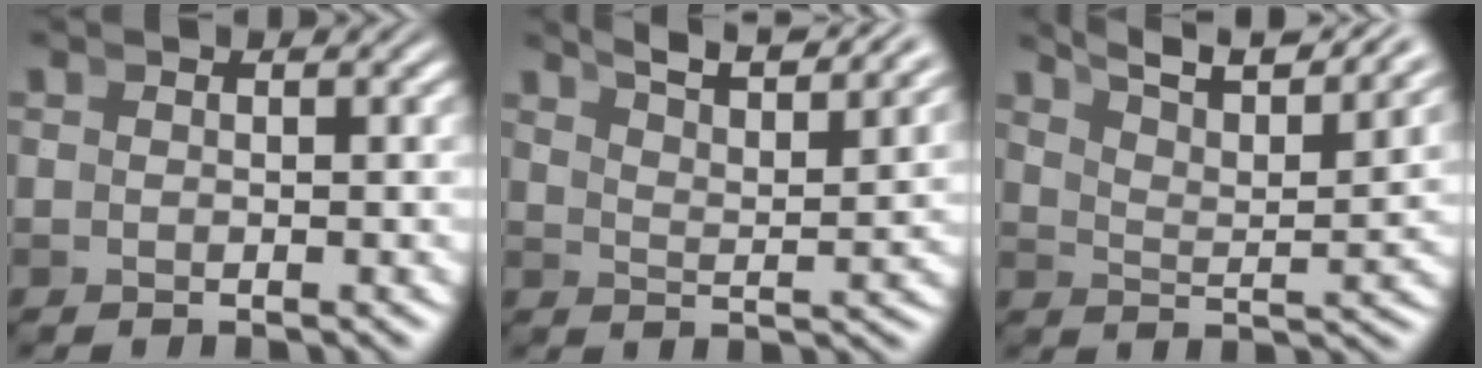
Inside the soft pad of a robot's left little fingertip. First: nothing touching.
{"total": 7.9, "force": [6.8, 1.5, 3.8], "torque": [-0.044, 0.023, 0.099]}
{"total": 9.7, "force": [8.1, 2.4, 4.8], "torque": [-0.064, 0.033, 0.110]}